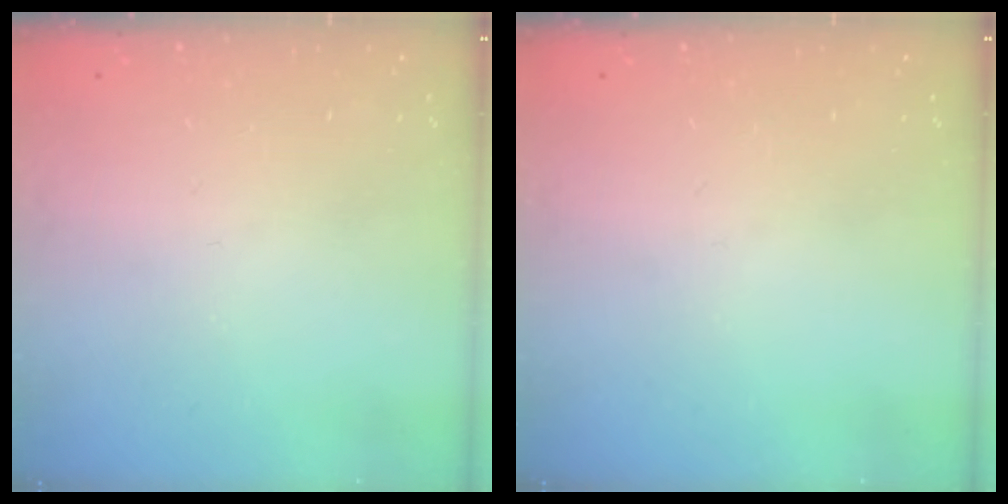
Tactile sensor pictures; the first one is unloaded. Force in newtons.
{"total": 0.0}